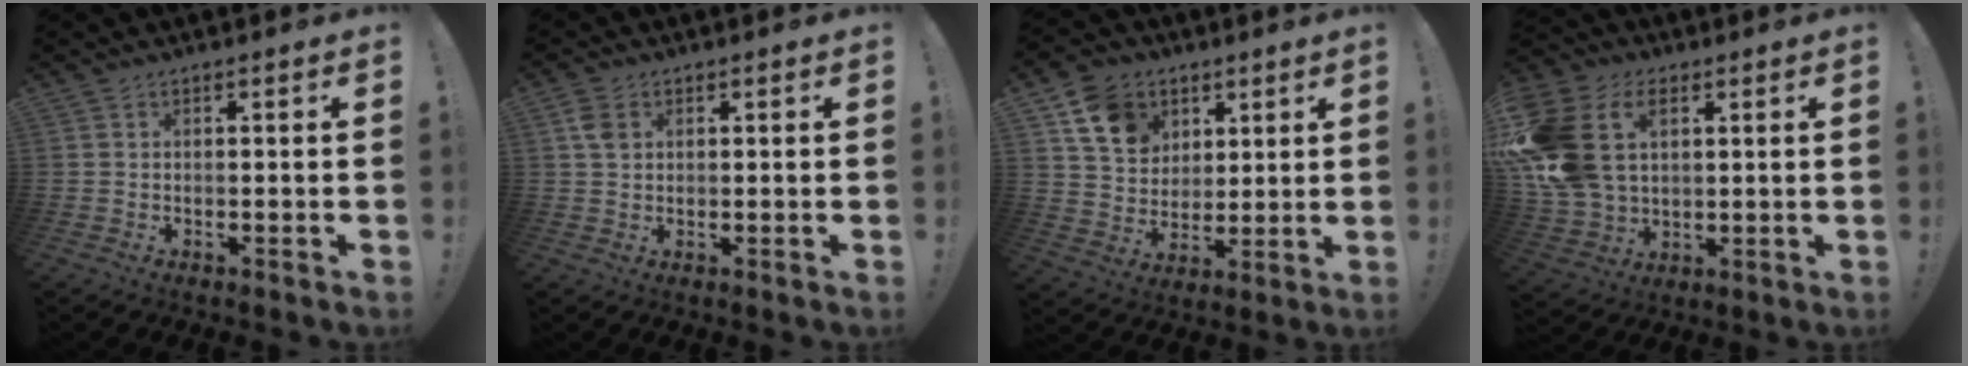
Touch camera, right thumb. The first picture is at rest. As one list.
[{"total": 3.9, "force": [1.5, 2.8, 2.3], "torque": [-0.024, -0.004, 0.026]}, {"total": 13.4, "force": [6.7, 10.5, 5.0], "torque": [-0.078, -0.030, 0.134]}, {"total": 20.4, "force": [5.6, 14.6, 13.0], "torque": [-0.258, -0.016, 0.110]}]